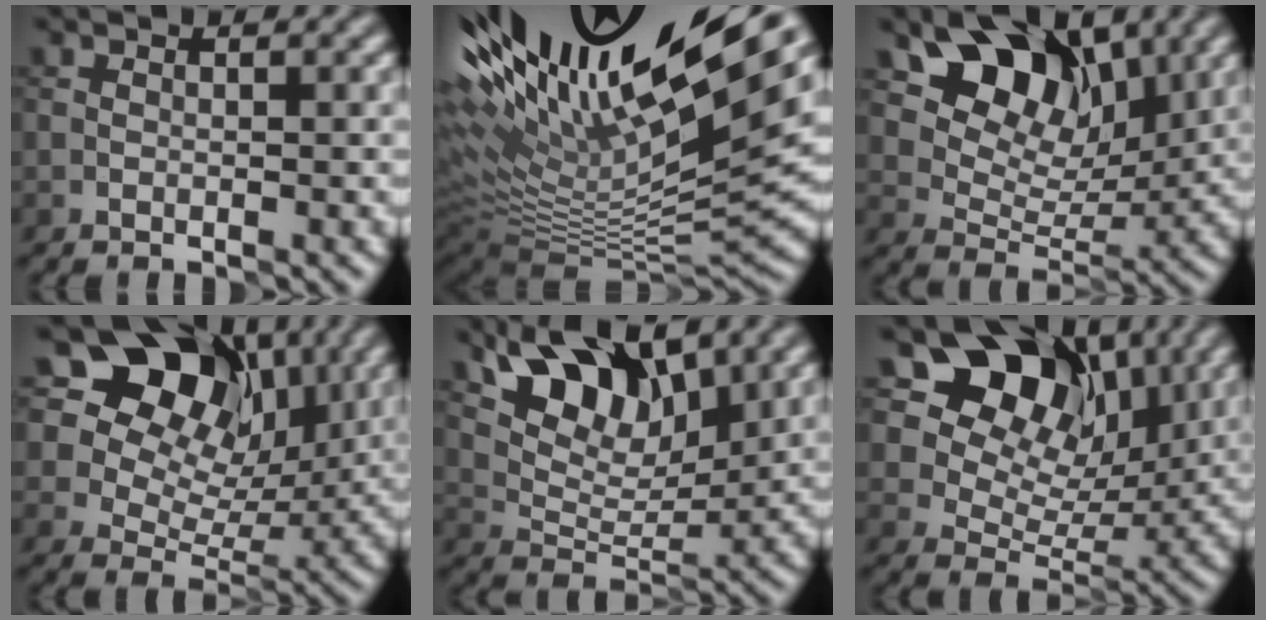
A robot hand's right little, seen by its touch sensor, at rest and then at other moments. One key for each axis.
{"total": 18.3, "fx": 8.2, "fy": 4.6, "fz": 15.7, "tx": -0.241, "ty": 0.018, "tz": 0.170}
{"total": 8.4, "fx": 4.7, "fy": 5.3, "fz": 4.4, "tx": -0.057, "ty": -0.007, "tz": 0.076}
{"total": 14.5, "fx": 7.7, "fy": 9.8, "fz": 7.3, "tx": -0.121, "ty": 0.057, "tz": 0.112}
{"total": 8.2, "fx": 5.4, "fy": 3.6, "fz": 5.1, "tx": -0.085, "ty": 0.002, "tz": 0.096}
{"total": 13.0, "fx": 7.4, "fy": 8.5, "fz": 6.5, "tx": -0.098, "ty": 0.038, "tz": 0.107}